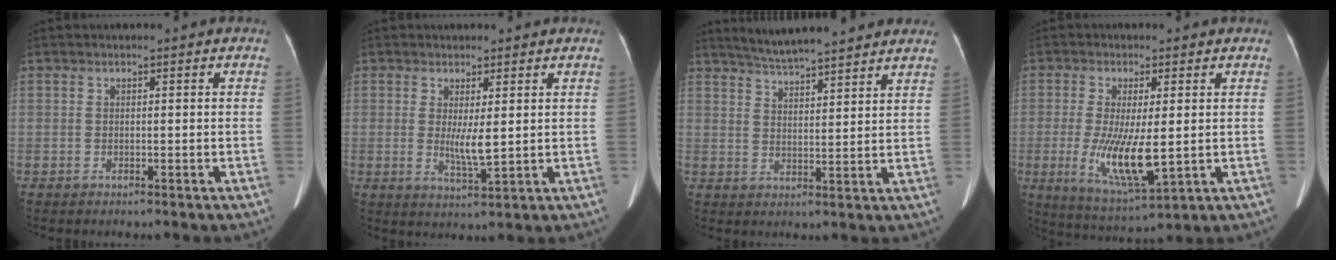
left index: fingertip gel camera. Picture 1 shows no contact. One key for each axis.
{"total": 3.6, "fx": 0.5, "fy": 0.4, "fz": 3.6, "tx": -0.069, "ty": -0.014, "tz": 0.016}
{"total": 13.2, "fx": 11.8, "fy": 1.3, "fz": 5.7, "tx": -0.090, "ty": 0.022, "tz": 0.169}
{"total": 9.5, "fx": -1.0, "fy": 2.2, "fz": 9.2, "tx": -0.184, "ty": -0.031, "tz": -0.007}